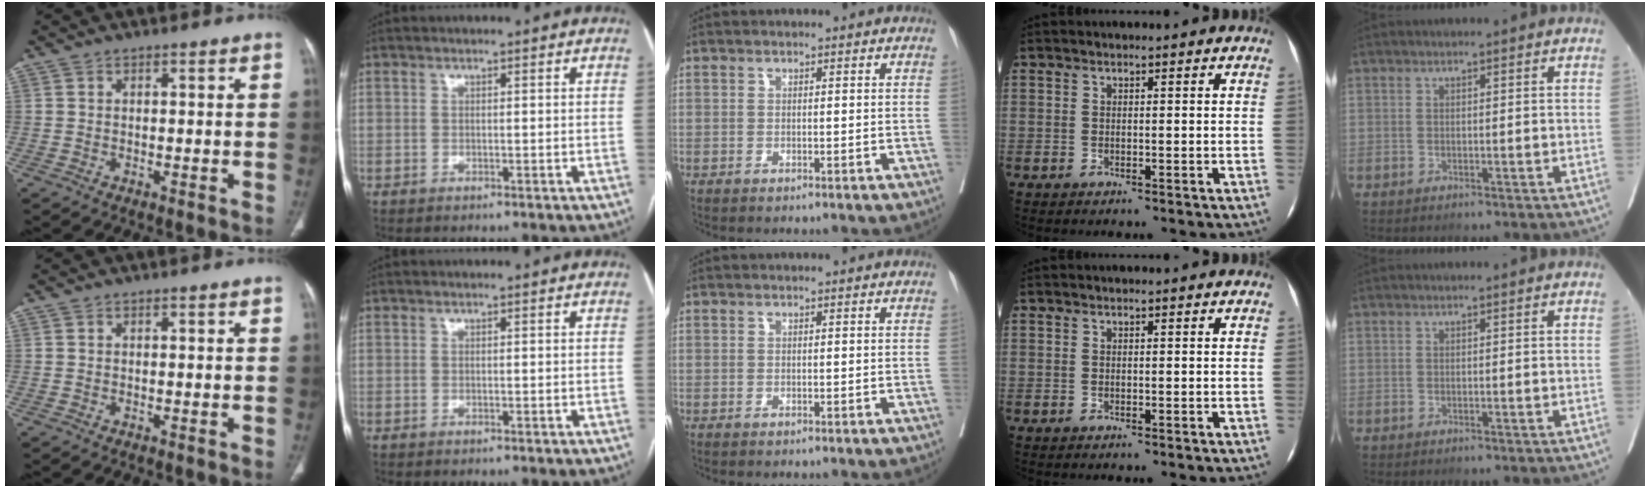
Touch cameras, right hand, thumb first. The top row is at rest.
{}